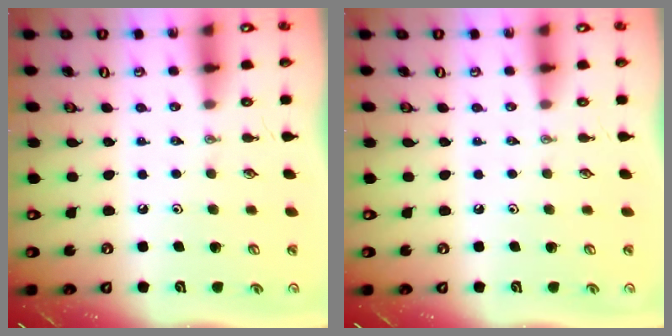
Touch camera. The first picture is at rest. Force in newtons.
{"total": 0.0}